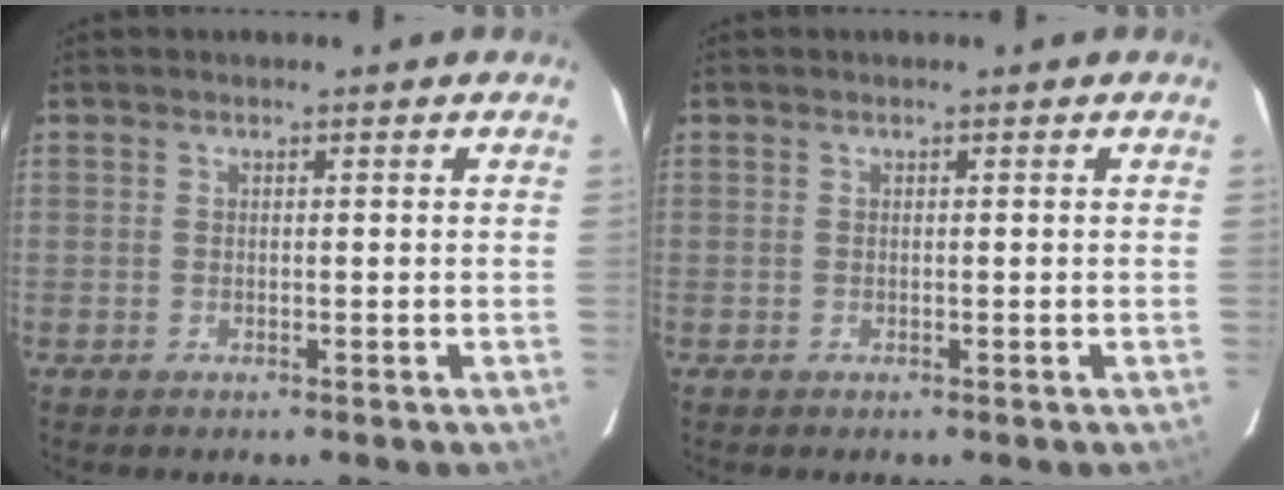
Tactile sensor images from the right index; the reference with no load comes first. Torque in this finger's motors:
{"motor_torque": [0.00, 0.00, 0.01, 0.00]}